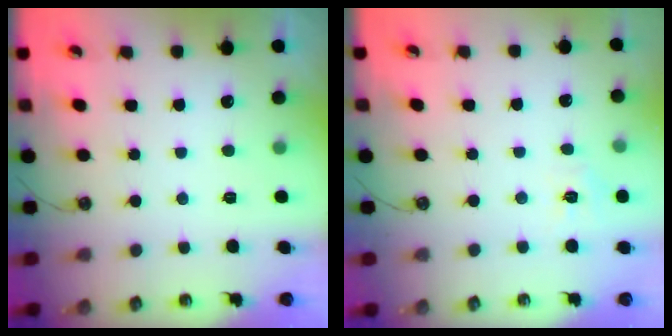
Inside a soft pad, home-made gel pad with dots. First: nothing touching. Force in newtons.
{"total": 5.3, "press": 5.2, "slide": 0.5}